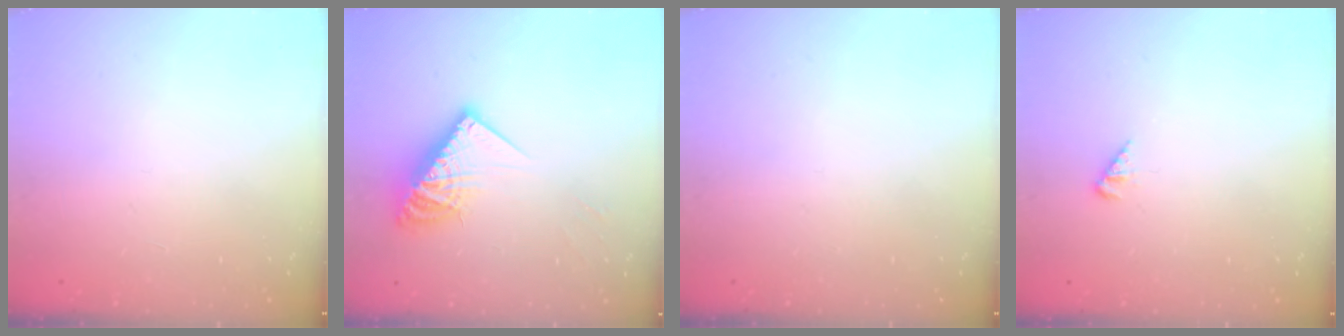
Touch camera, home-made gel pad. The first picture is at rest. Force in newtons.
{"total": 13.1, "press": 13.0, "slide": 1.1}
{"total": 0.0}
{"total": 1.6, "press": 1.6, "slide": 0.3}